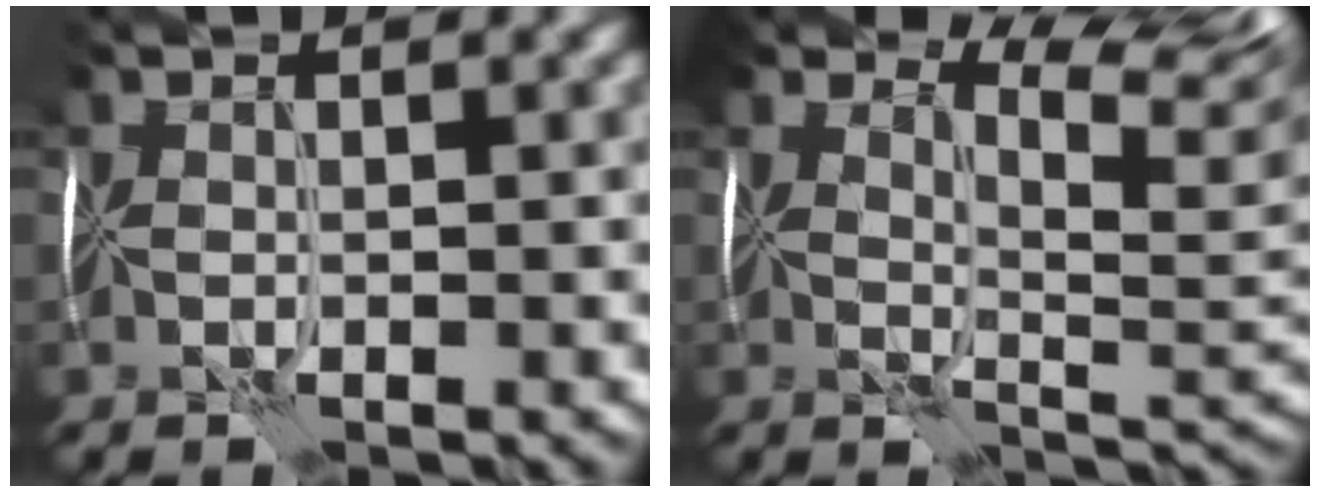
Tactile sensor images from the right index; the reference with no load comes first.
{"total": 7.5, "force": [5.2, 2.9, 4.6], "torque": [-0.063, 0.018, 0.080]}